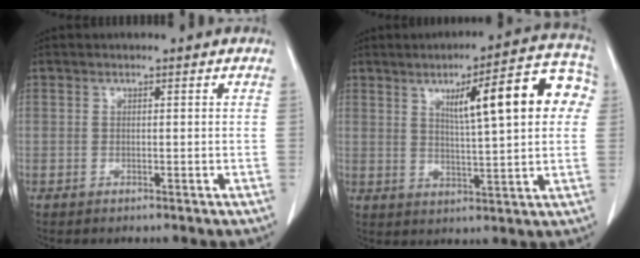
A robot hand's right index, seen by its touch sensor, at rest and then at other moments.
{"total": 14.2, "force": [4.0, 2.3, 13.5], "torque": [-0.181, 0.029, 0.050]}